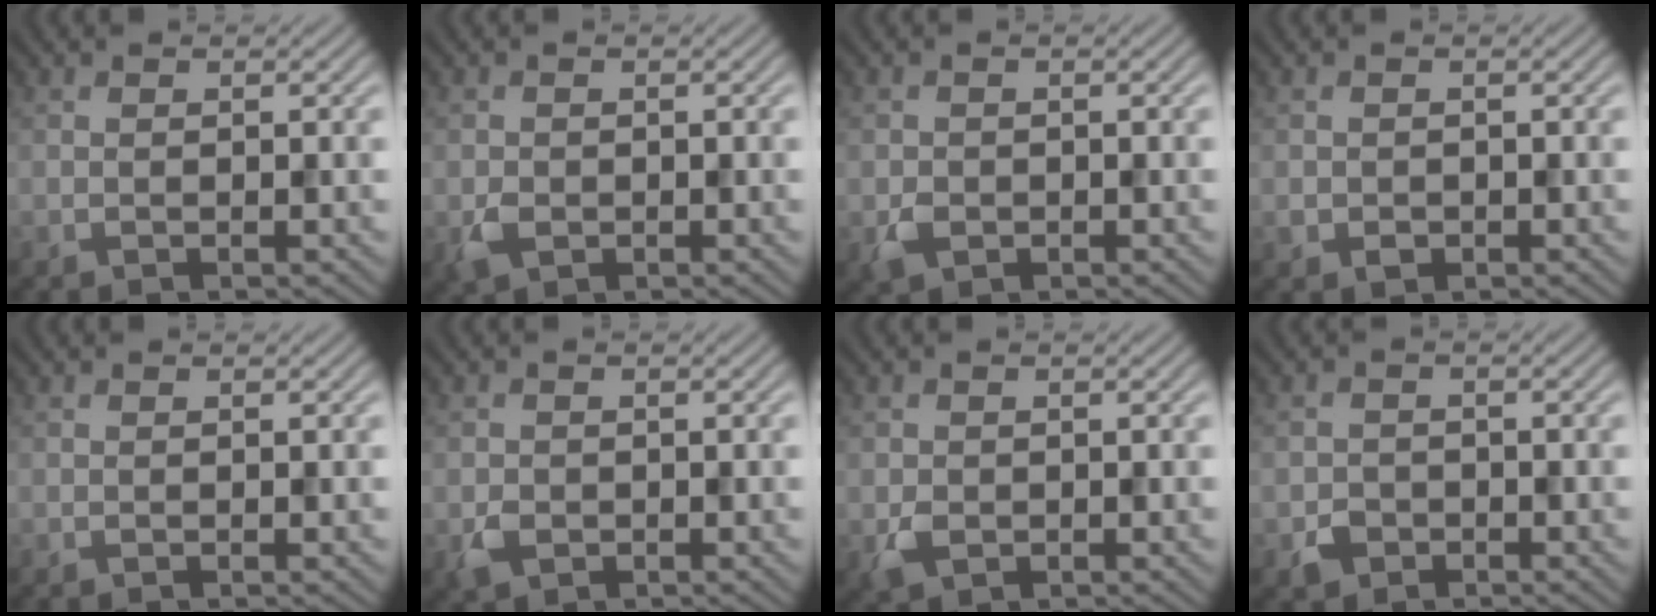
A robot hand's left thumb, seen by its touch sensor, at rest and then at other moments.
{"total": 2.2, "force": [-0.6, 1.8, 1.1], "torque": [-0.025, -0.009, -0.013]}
{"total": 2.1, "force": [-0.7, 1.8, 0.9], "torque": [-0.020, -0.009, -0.016]}
{"total": 1.3, "force": [-0.4, 1.2, 0.4], "torque": [-0.009, -0.009, -0.007]}
{"total": 0.0}
{"total": 2.1, "force": [-0.7, 1.7, 1.0], "torque": [-0.020, -0.009, -0.016]}
{"total": 2.1, "force": [-0.4, 1.7, 1.1], "torque": [-0.025, -0.009, -0.009]}
{"total": 2.2, "force": [-1.3, 1.7, 0.7], "torque": [-0.008, -0.003, -0.027]}